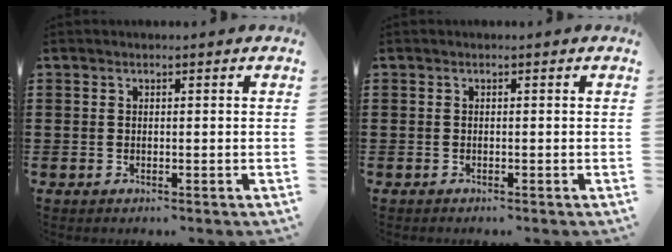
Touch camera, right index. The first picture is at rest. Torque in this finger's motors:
{"motor_torque": [0.15, -0.15, 0.01, 0.02]}